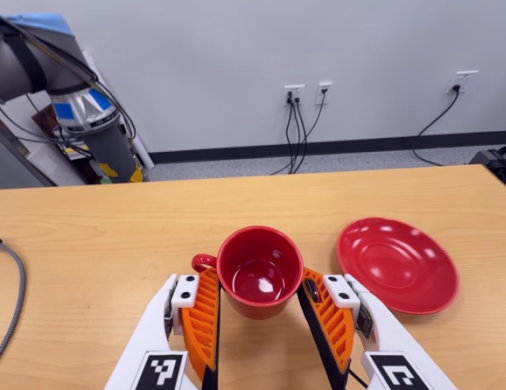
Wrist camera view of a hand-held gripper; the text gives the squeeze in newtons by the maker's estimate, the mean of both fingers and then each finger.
{"total": 2.7, "left": 2.4, "right": 2.9}